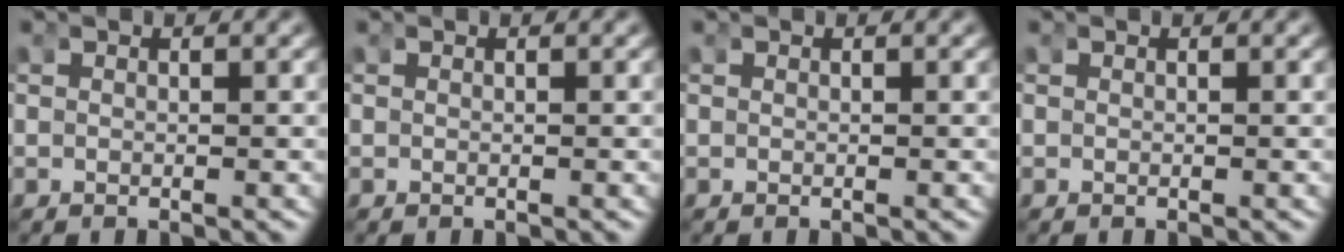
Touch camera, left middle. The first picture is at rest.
{"total": 0.0}
{"total": 0.0}
{"total": 0.0}